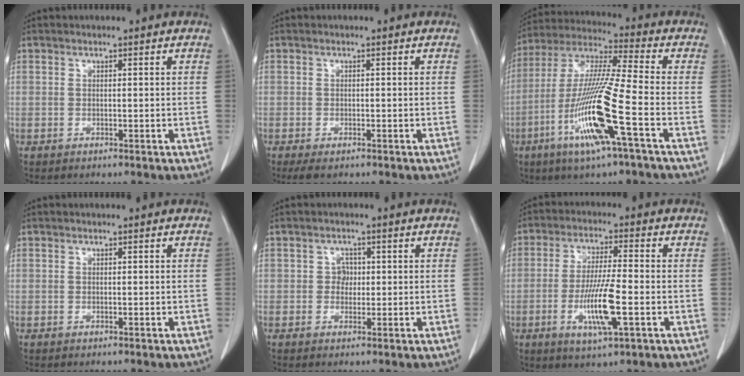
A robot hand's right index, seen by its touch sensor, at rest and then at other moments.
{"total": 2.3, "force": [-1.6, 0.8, 1.5], "torque": [-0.030, -0.007, -0.022]}
{"total": 16.2, "force": [-6.1, -0.3, 15.0], "torque": [-0.312, -0.019, -0.120]}
{"total": 0.0}
{"total": 1.8, "force": [0.1, 1.6, 0.9], "torque": [-0.009, 0.004, -0.002]}
{"total": 9.4, "force": [-2.8, 0.8, 9.0], "torque": [-0.172, -0.012, -0.052]}